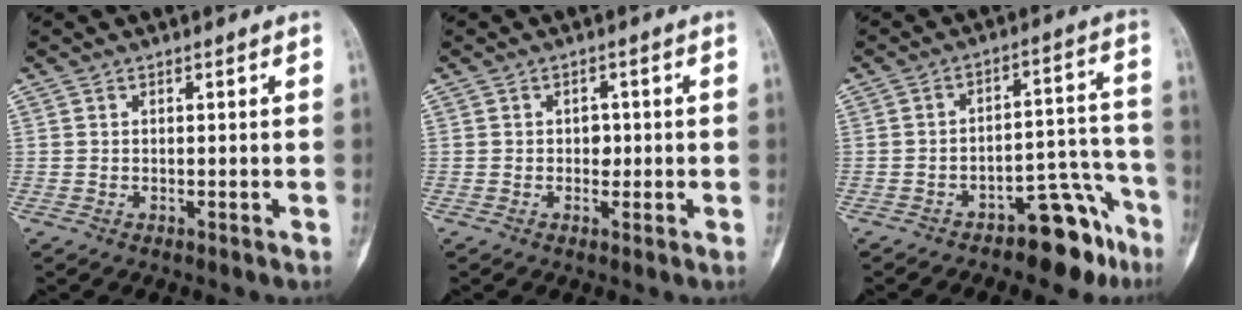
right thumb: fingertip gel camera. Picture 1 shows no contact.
{"total": 1.9, "force": [0.0, 1.5, 1.1], "torque": [0.003, 0.005, -0.002]}
{"total": 10.9, "force": [-7.7, 4.6, 6.3], "torque": [-0.045, 0.094, -0.111]}